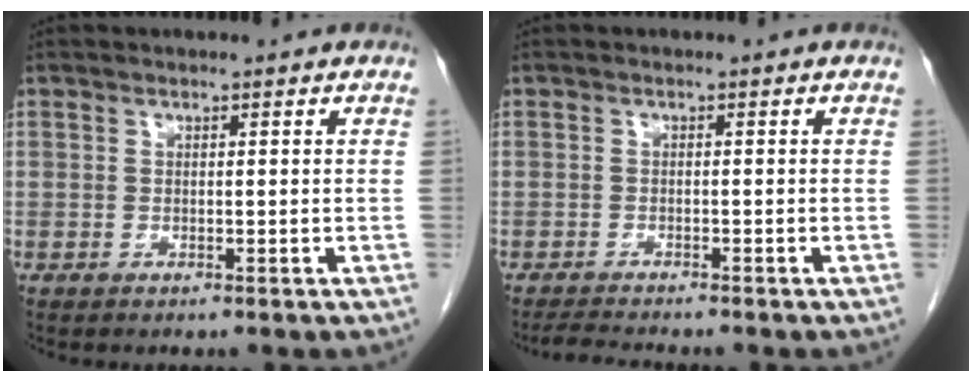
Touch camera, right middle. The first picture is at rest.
{"total": 3.0, "force": [-2.8, -0.3, 0.9], "torque": [-0.024, -0.016, -0.047]}